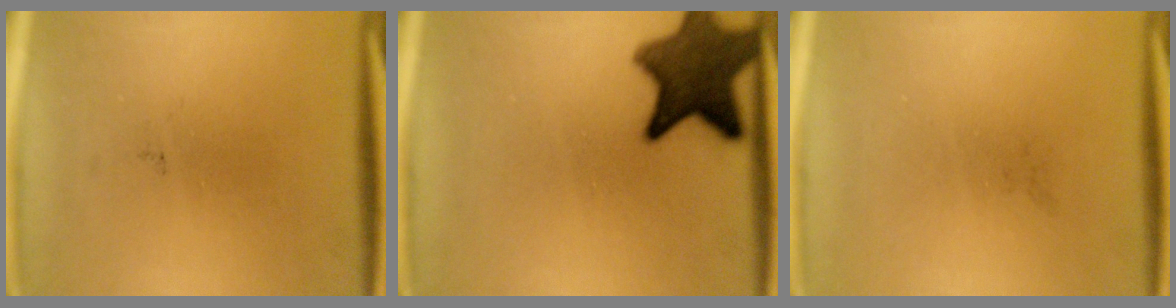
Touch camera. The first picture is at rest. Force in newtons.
{"total": 11.1}
{"total": 0.0}